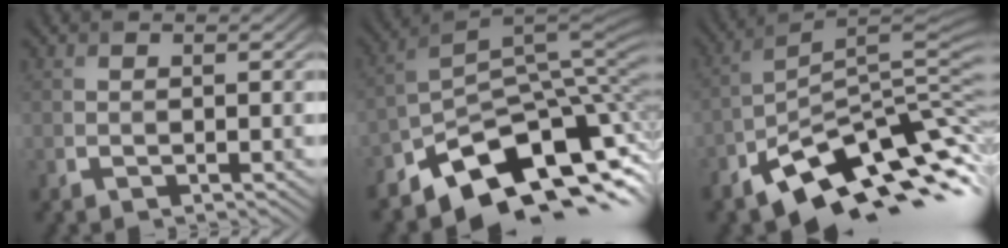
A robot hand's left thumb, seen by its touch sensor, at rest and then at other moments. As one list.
[{"total": 11.5, "force": [-8.0, 4.7, 6.7], "torque": [-0.112, -0.003, -0.140]}, {"total": 12.4, "force": [-6.7, 4.0, 9.7], "torque": [-0.159, -0.002, -0.119]}]